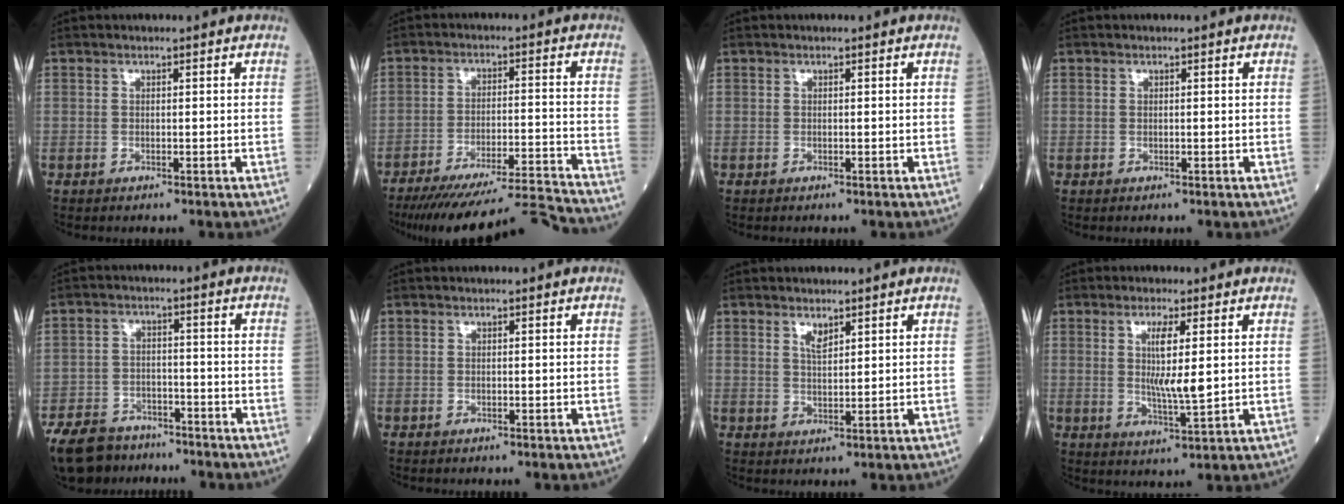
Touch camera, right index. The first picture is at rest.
{"total": 16.9, "force": [-15.9, -0.7, 5.6], "torque": [-0.083, -0.004, -0.236]}
{"total": 0.0}
{"total": 0.0}
{"total": 12.2, "force": [-9.8, 6.1, 3.9], "torque": [-0.085, 0.000, -0.151]}
{"total": 0.0}
{"total": 2.0, "force": [1.5, 0.7, 1.3], "torque": [-0.025, -0.004, 0.031]}
{"total": 6.9, "force": [1.3, 0.4, 6.8], "torque": [-0.128, -0.013, 0.025]}